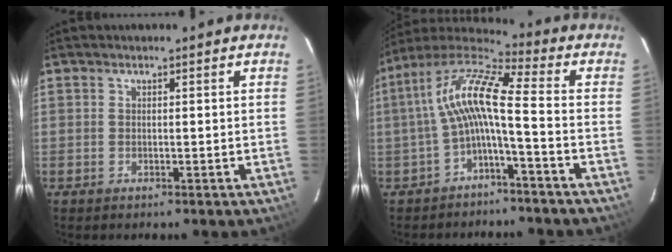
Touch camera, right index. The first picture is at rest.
{"total": 11.9, "force": [-1.8, 1.8, 11.6], "torque": [-0.235, 0.021, -0.037]}